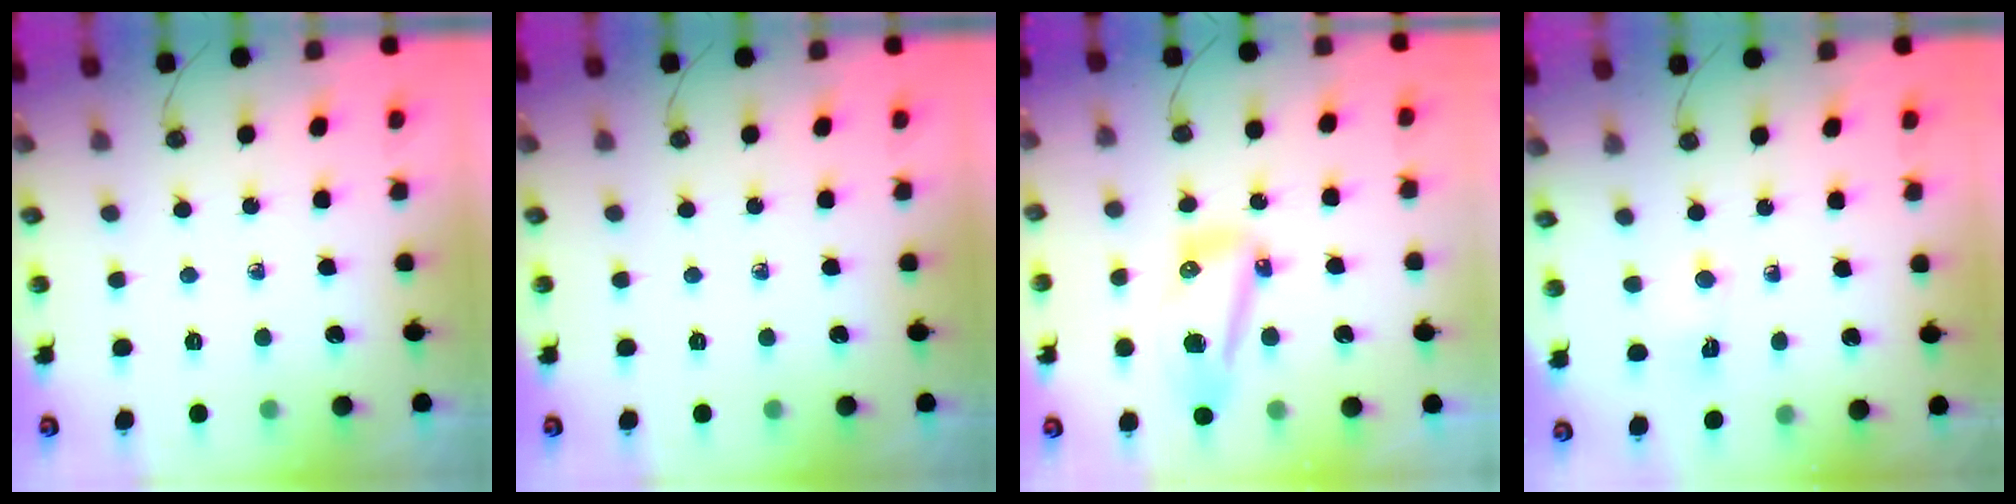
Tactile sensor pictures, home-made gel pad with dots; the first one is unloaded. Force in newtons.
{"total": 0.0}
{"total": 18.9, "press": 14.1, "slide": 12.5}
{"total": 2.0, "press": 2.0, "slide": 0.3}